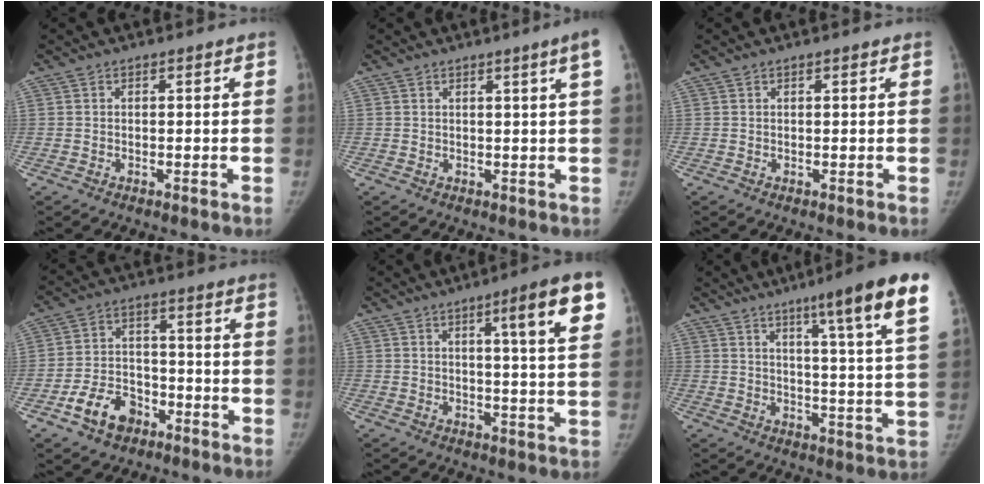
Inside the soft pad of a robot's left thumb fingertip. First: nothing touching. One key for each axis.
{"total": 3.4, "fx": 1.6, "fy": -1.0, "fz": 2.8, "tx": -0.036, "ty": -0.006, "tz": 0.025}
{"total": 0.0}
{"total": 9.5, "fx": -5.4, "fy": 6.5, "fz": 4.3, "tx": -0.052, "ty": 0.036, "tz": -0.091}
{"total": 11.4, "fx": 5.1, "fy": 0.8, "fz": 10.1, "tx": -0.131, "ty": -0.017, "tz": 0.065}
{"total": 17.5, "fx": 10.4, "fy": 0.8, "fz": 14.1, "tx": -0.181, "ty": -0.042, "tz": 0.130}